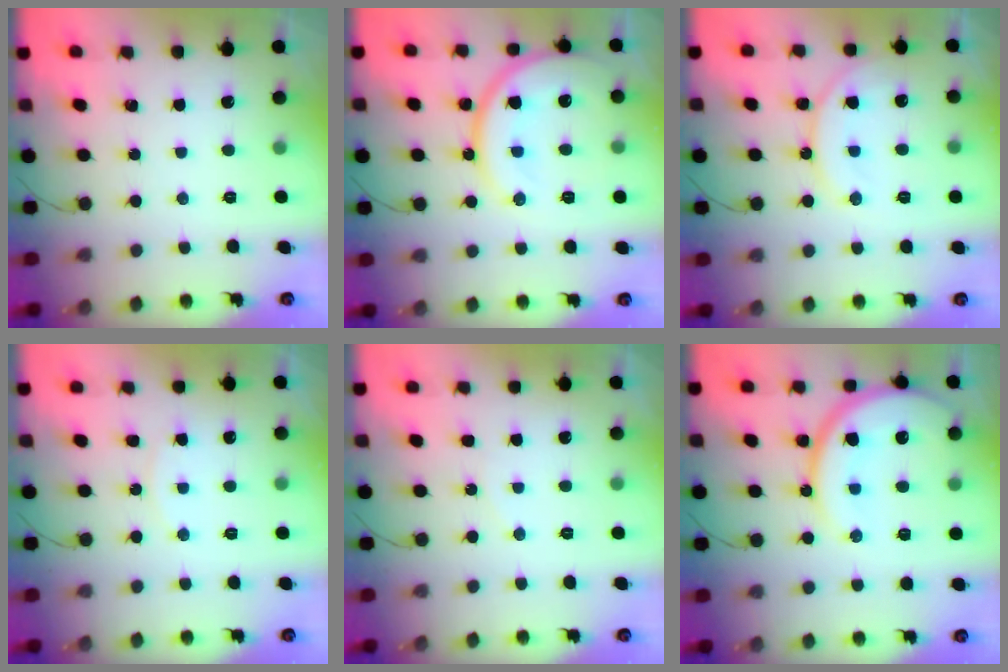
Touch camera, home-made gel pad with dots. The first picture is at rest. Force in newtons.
{"total": 16.4, "press": 16.3, "slide": 1.9}
{"total": 13.8, "press": 13.7, "slide": 1.6}
{"total": 7.5, "press": 7.5, "slide": 0.5}
{"total": 4.4, "press": 4.4, "slide": 0.4}
{"total": 15.4, "press": 15.4, "slide": 1.3}